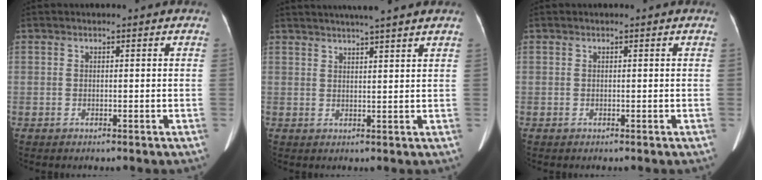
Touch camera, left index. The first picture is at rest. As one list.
[{"total": 7.6, "force": [6.5, -0.6, 4.0], "torque": [-0.058, 0.023, 0.075]}, {"total": 0.0}]